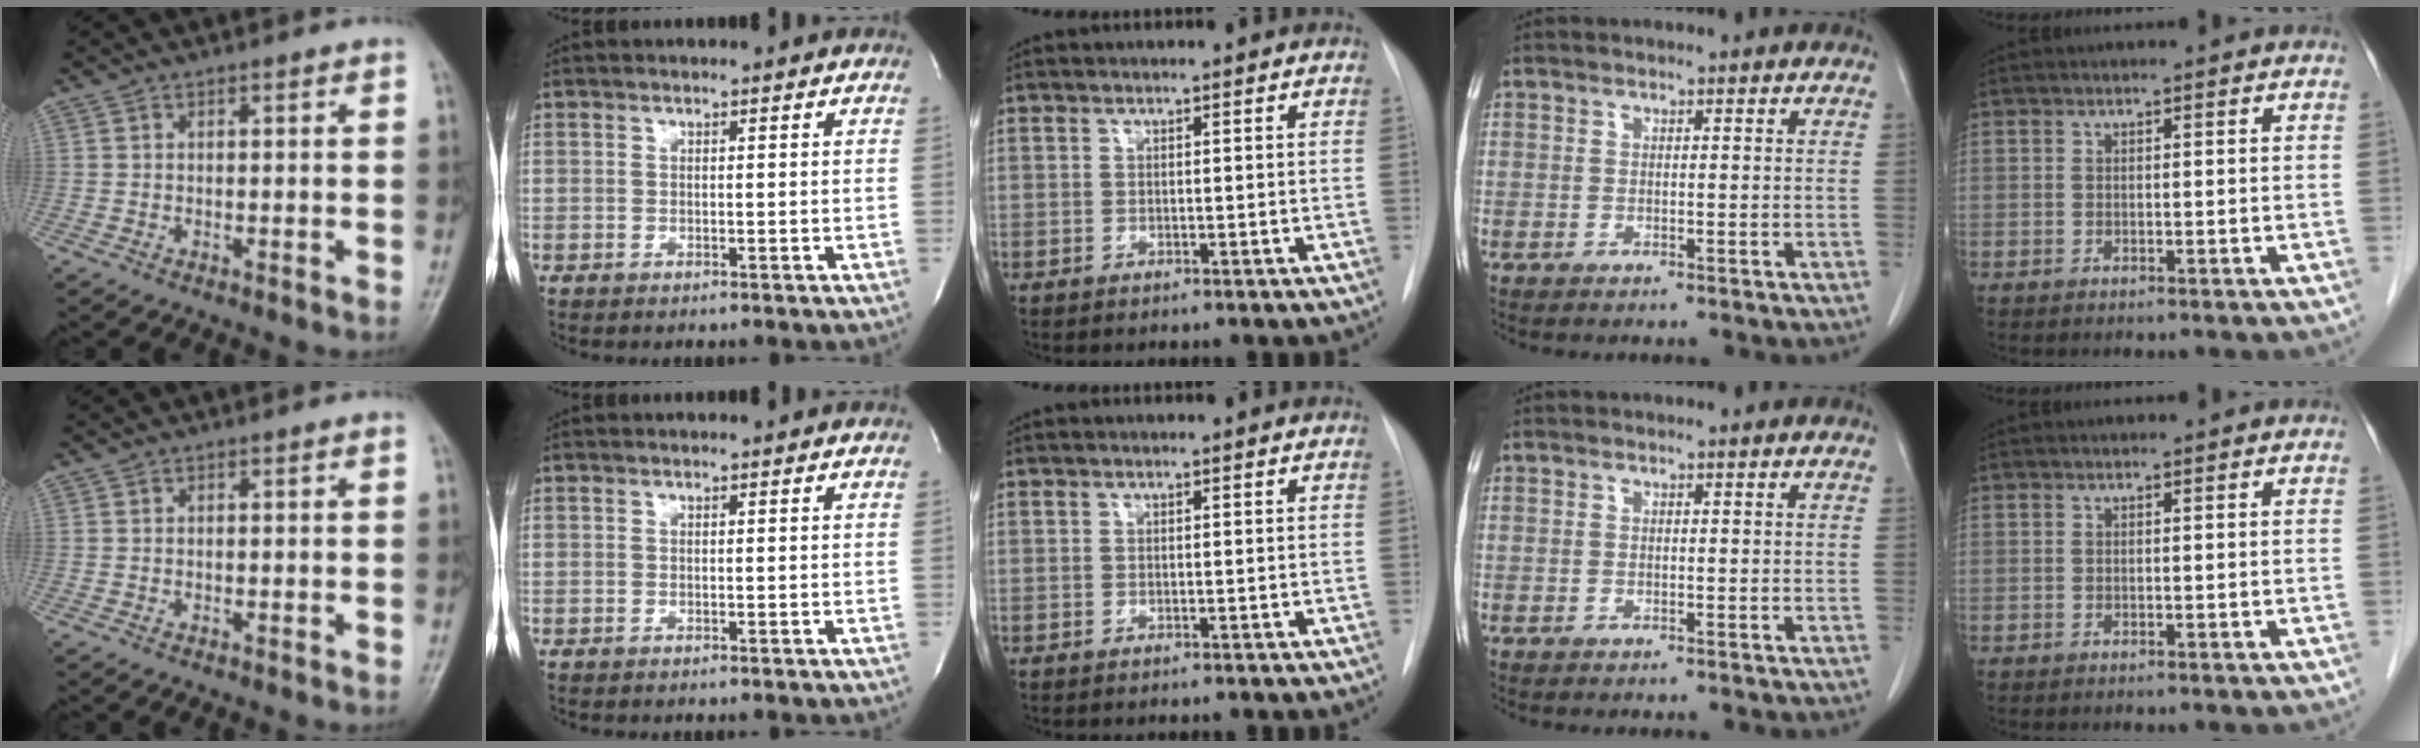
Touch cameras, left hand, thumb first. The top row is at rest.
{}